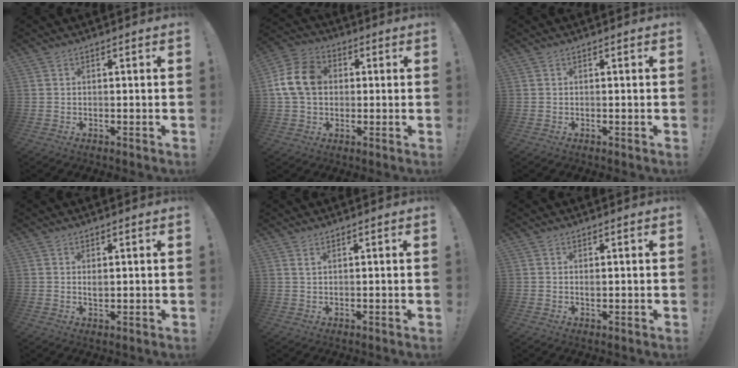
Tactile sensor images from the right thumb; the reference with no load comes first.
{"total": 13.6, "force": [1.8, 10.5, 8.5], "torque": [-0.153, 0.011, 0.040]}
{"total": 0.0}
{"total": 1.5, "force": [0.5, 1.0, 1.0], "torque": [-0.012, -0.001, 0.008]}
{"total": 1.6, "force": [1.0, 0.2, 1.3], "torque": [-0.022, -0.002, 0.016]}
{"total": 0.8, "force": [0.1, 0.7, 0.4], "torque": [-0.001, -0.001, 0.000]}